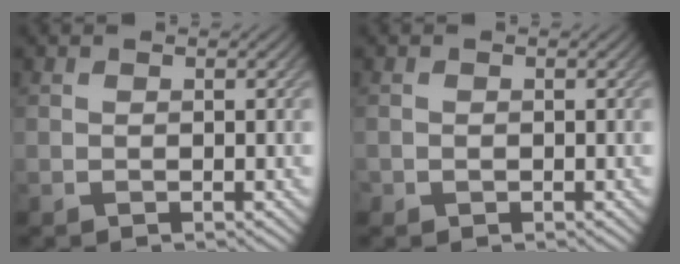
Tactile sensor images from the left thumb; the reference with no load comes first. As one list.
[{"total": 0.6, "force": [-0.2, 0.5, 0.3], "torque": [-0.005, -0.002, -0.005]}]